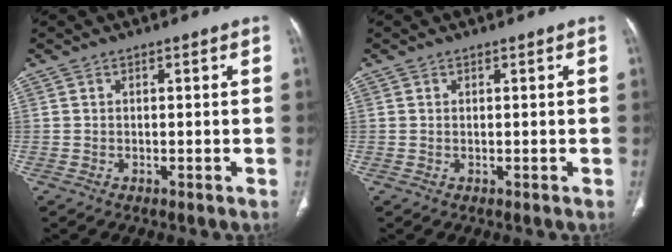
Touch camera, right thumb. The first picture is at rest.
{"total": 0.0}